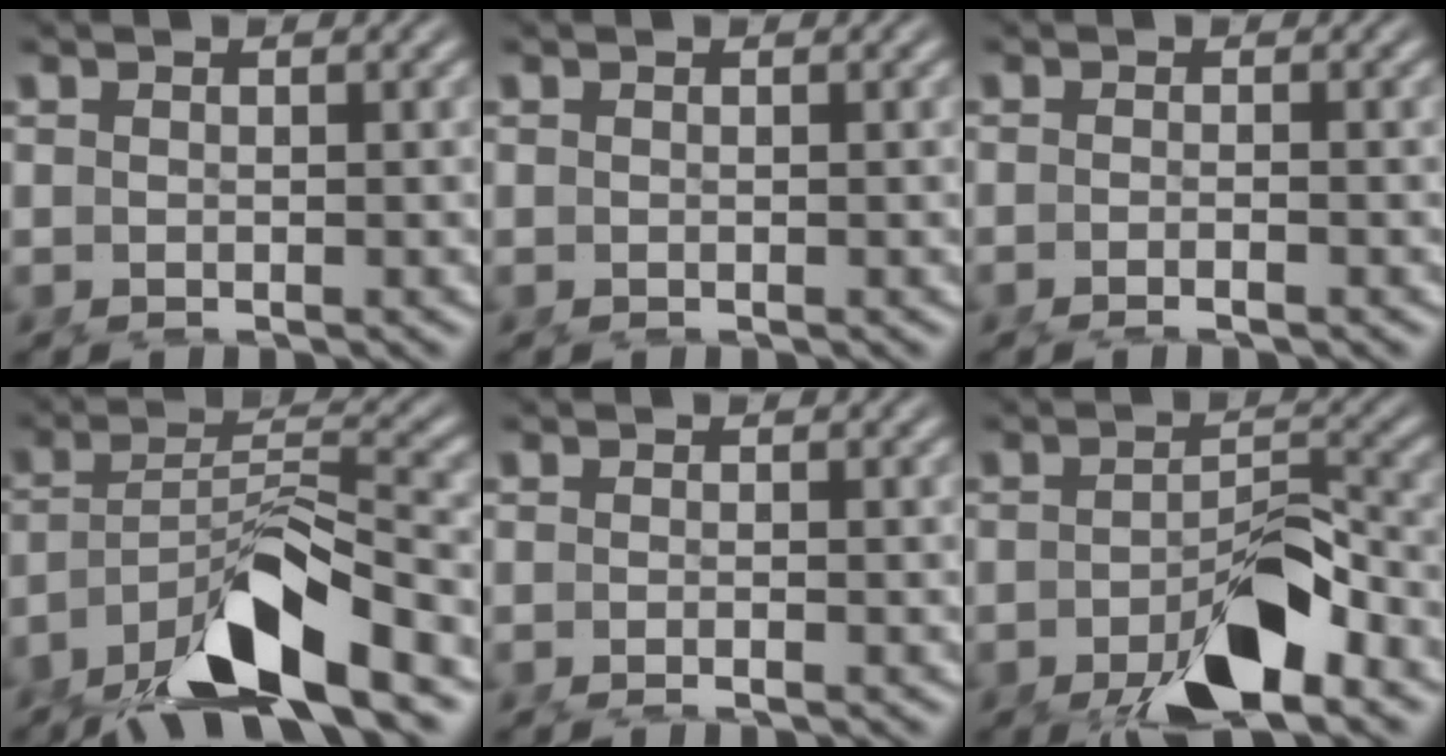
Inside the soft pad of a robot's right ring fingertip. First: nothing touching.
{"total": 0.0}
{"total": 1.1, "force": [-1.0, 0.0, 0.6], "torque": [-0.015, 0.002, -0.021]}
{"total": 9.1, "force": [-5.0, 4.0, 6.4], "torque": [-0.112, -0.034, -0.065]}
{"total": 0.8, "force": [-0.7, 0.1, 0.4], "torque": [-0.010, 0.002, -0.016]}
{"total": 6.8, "force": [-3.9, 2.3, 5.1], "torque": [-0.072, -0.020, -0.055]}